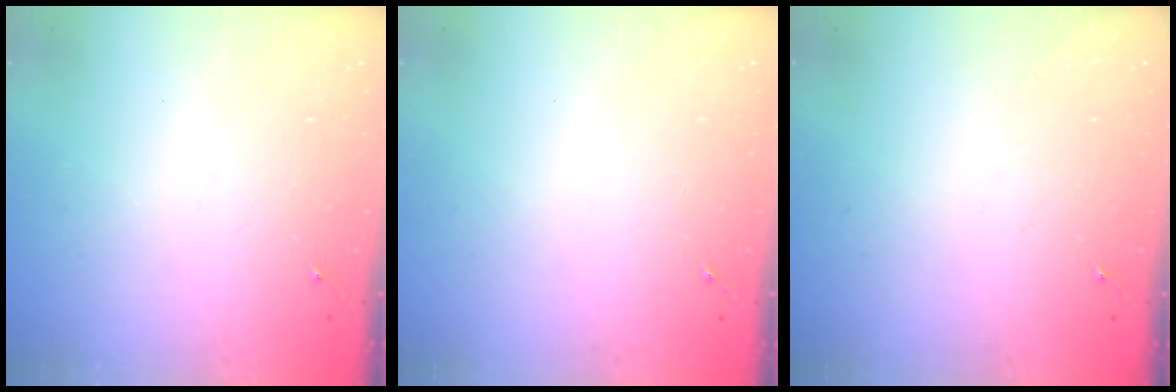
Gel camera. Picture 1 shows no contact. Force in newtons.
{"total": 0.0}
{"total": 0.0}